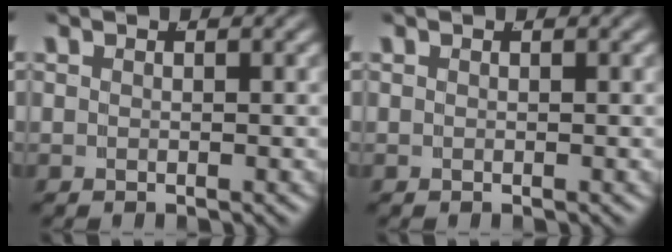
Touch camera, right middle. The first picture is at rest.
{"total": 0.0}